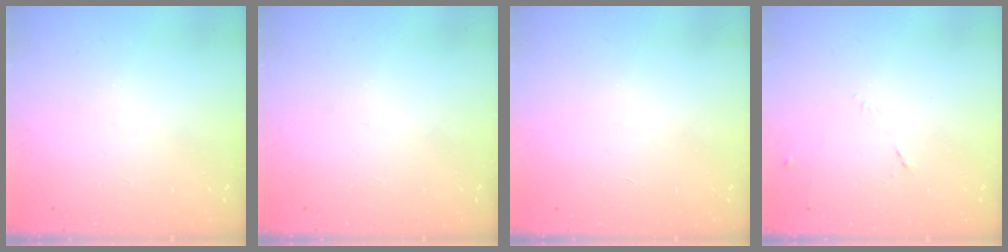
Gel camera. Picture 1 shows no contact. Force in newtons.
{"total": 0.0}
{"total": 1.6, "press": 1.6, "slide": 0.1}
{"total": 4.4, "press": 4.3, "slide": 1.0}